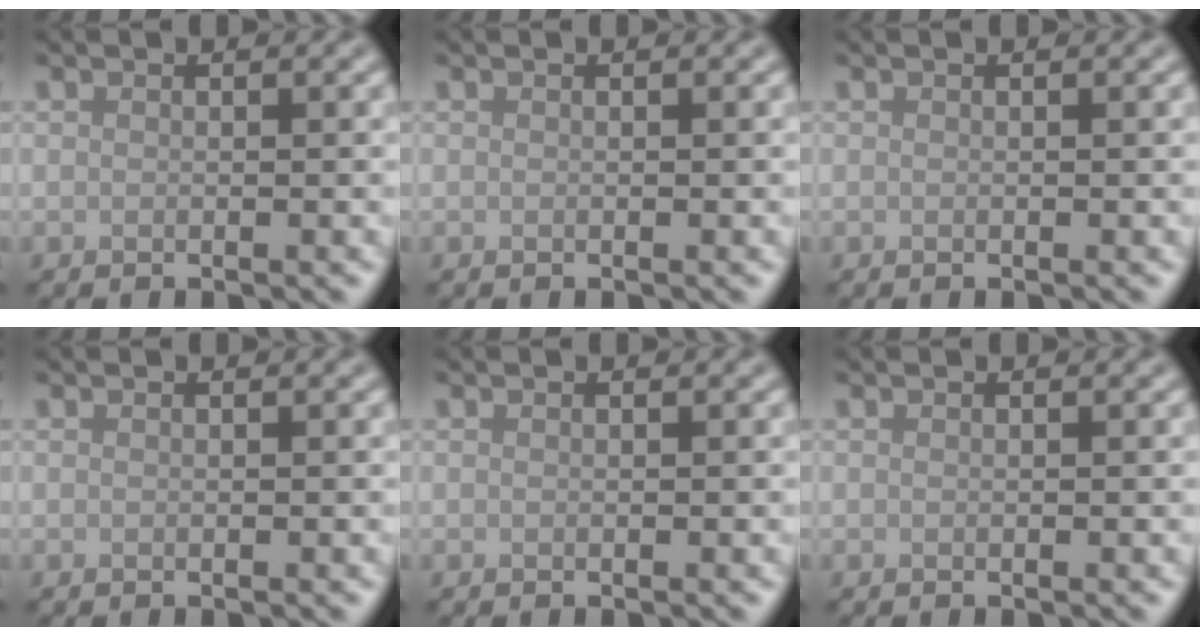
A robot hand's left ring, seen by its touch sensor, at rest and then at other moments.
{"total": 0.0}
{"total": 0.0}
{"total": 0.0}
{"total": 0.0}
{"total": 0.0}